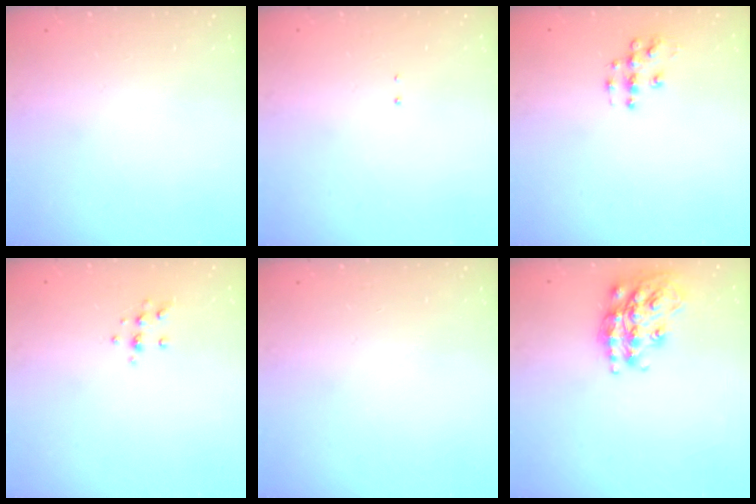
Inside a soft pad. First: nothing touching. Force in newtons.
{"total": 1.3, "press": 1.2, "slide": 0.6}
{"total": 5.9, "press": 5.9, "slide": 0.4}
{"total": 7.0, "press": 6.9, "slide": 0.7}
{"total": 0.0}
{"total": 18.0, "press": 17.9, "slide": 1.1}